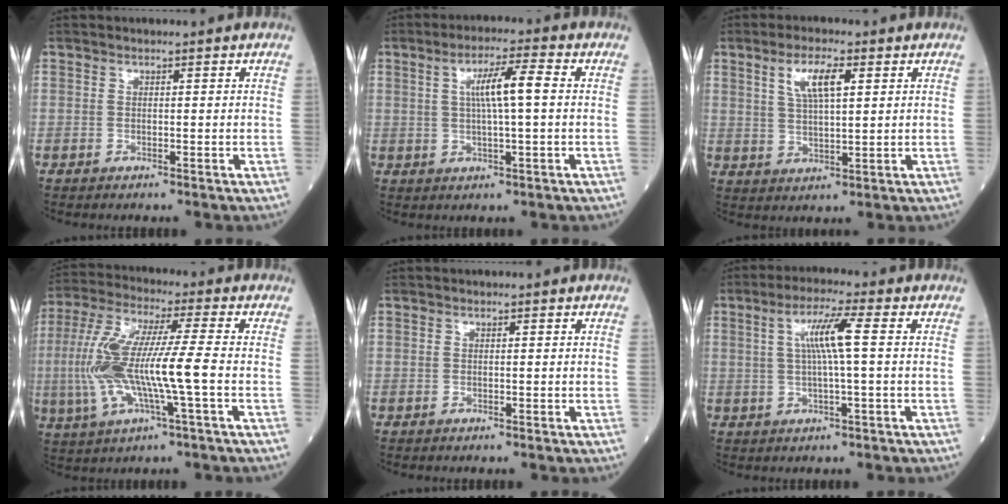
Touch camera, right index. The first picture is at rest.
{"total": 6.7, "force": [1.1, 0.2, 6.6], "torque": [-0.116, 0.008, 0.018]}
{"total": 6.3, "force": [2.7, 1.5, 5.6], "torque": [-0.109, 0.006, 0.052]}
{"total": 14.3, "force": [-2.0, 1.1, 14.1], "torque": [-0.301, 0.005, -0.041]}
{"total": 0.0}
{"total": 6.5, "force": [1.1, -0.3, 6.4], "torque": [-0.120, 0.009, 0.020]}